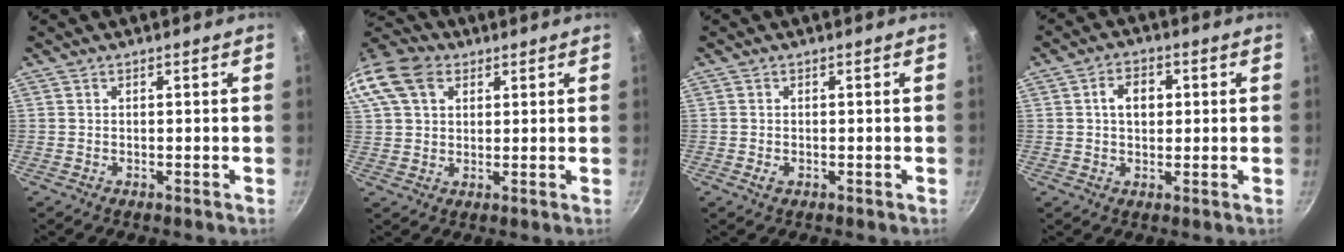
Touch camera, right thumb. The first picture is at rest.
{"total": 16.3, "force": [6.3, 11.8, 9.3], "torque": [-0.207, 0.029, 0.107]}
{"total": 1.2, "force": [-0.3, 0.9, 0.8], "torque": [-0.013, 0.000, -0.006]}
{"total": 5.5, "force": [0.9, 4.0, 3.8], "torque": [-0.042, 0.007, 0.010]}